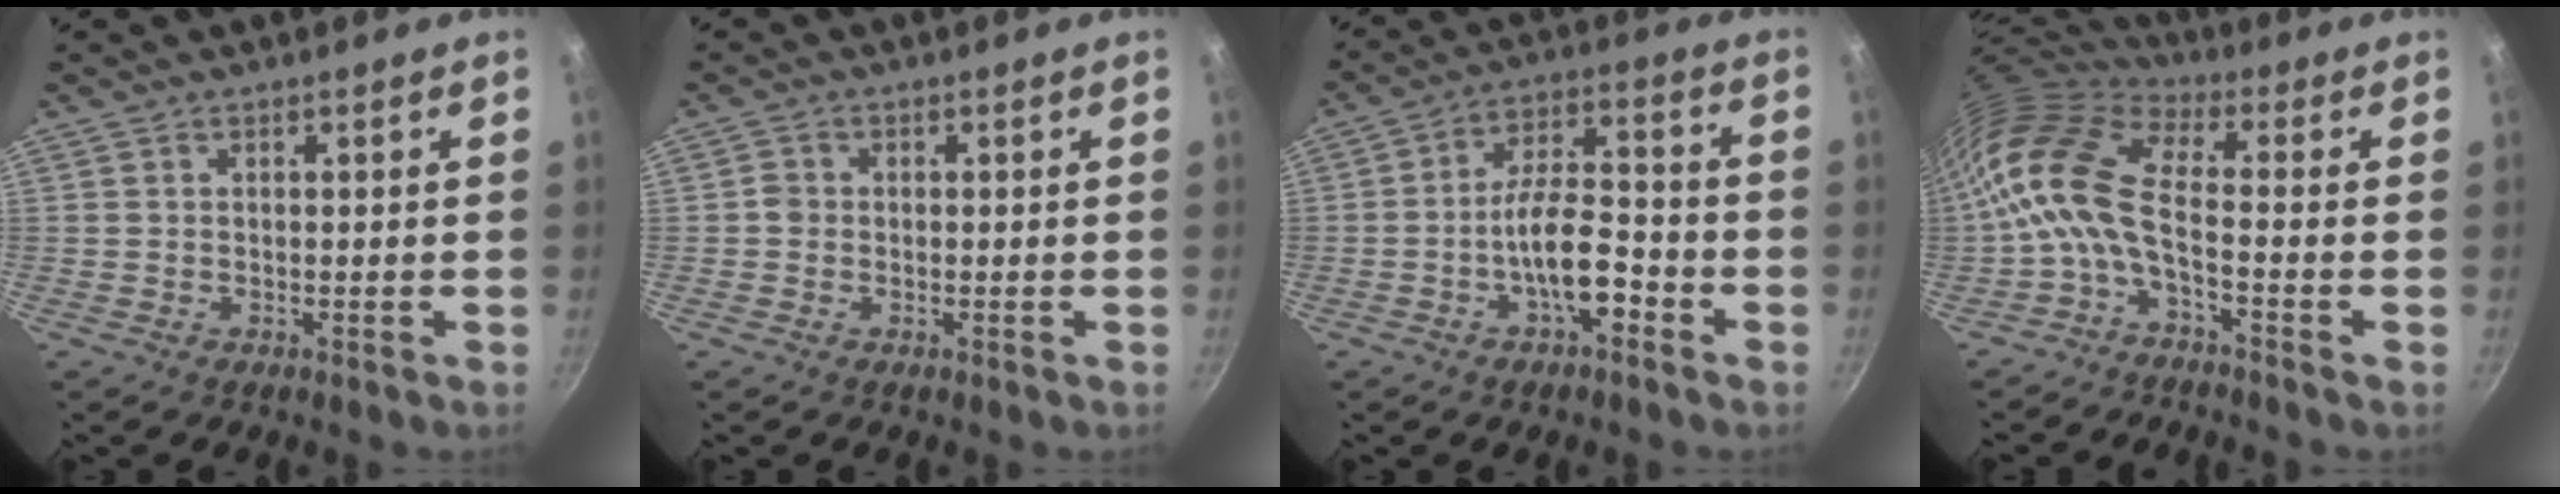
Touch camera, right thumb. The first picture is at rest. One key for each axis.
{"total": 1.6, "fx": -0.3, "fy": 1.4, "fz": 0.5, "tx": -0.004, "ty": 0.008, "tz": -0.009}
{"total": 10.3, "fx": -4.2, "fy": 4.2, "fz": 8.4, "tx": -0.131, "ty": 0.043, "tz": -0.076}
{"total": 12.0, "fx": -2.1, "fy": 4.8, "fz": 10.9, "tx": -0.225, "ty": 0.024, "tz": -0.059}